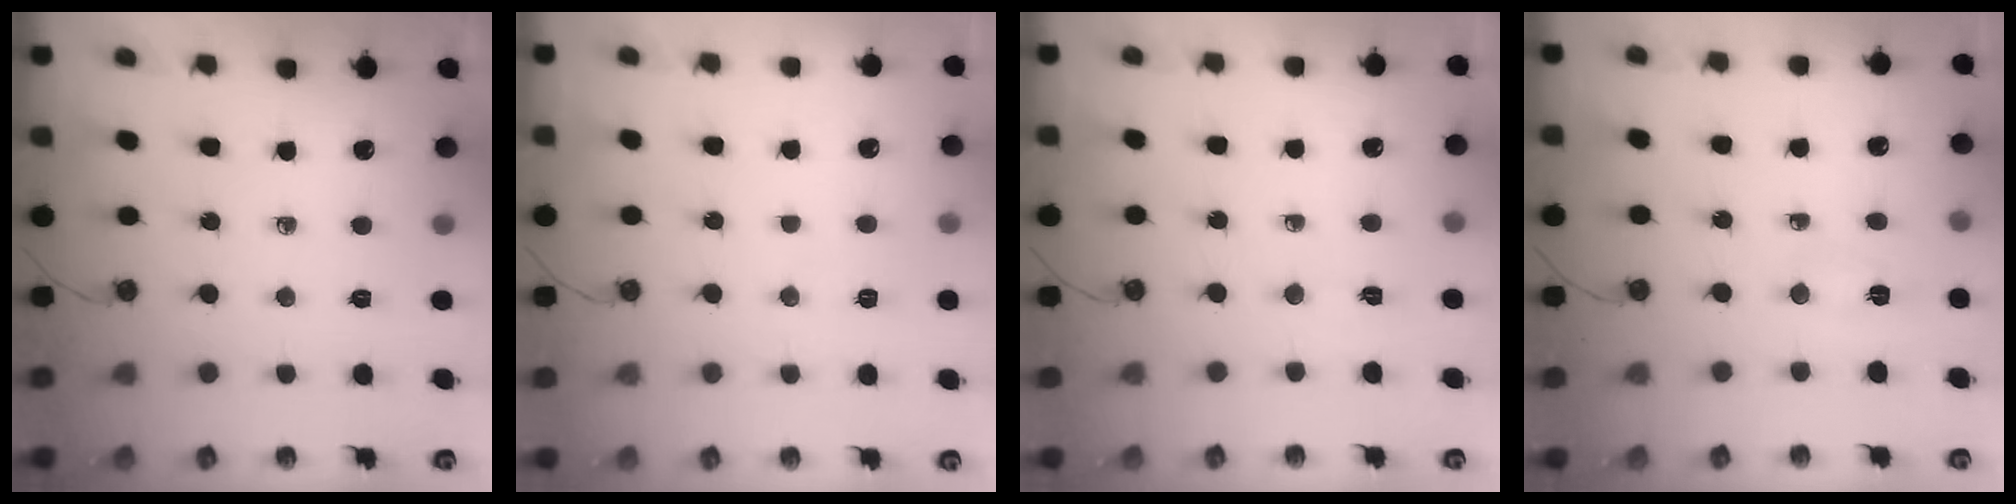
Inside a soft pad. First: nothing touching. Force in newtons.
{"total": 3.5, "press": 3.5, "slide": 0.5}
{"total": 1.8, "press": 1.6, "slide": 0.6}
{"total": 2.9, "press": 2.7, "slide": 1.2}